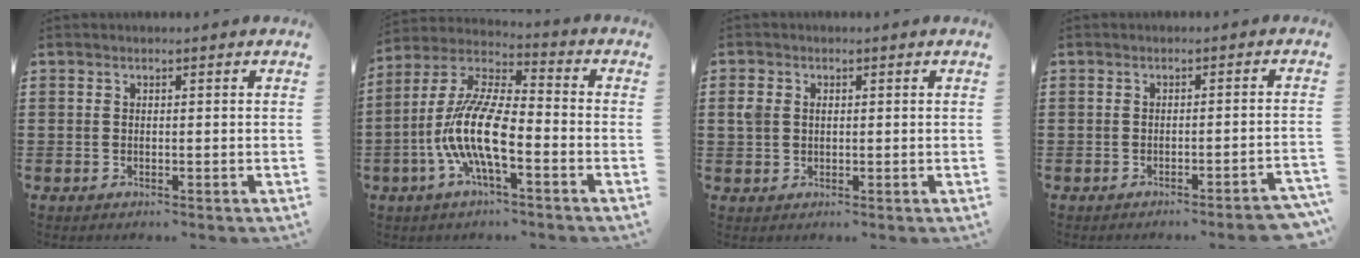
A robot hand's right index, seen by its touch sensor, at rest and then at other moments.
{"total": 11.9, "force": [-4.3, 3.3, 10.6], "torque": [-0.254, -0.014, -0.091]}
{"total": 2.2, "force": [0.5, 1.7, 1.4], "torque": [-0.039, 0.006, 0.005]}
{"total": 2.4, "force": [-2.1, -0.4, 1.2], "torque": [-0.020, -0.006, -0.040]}